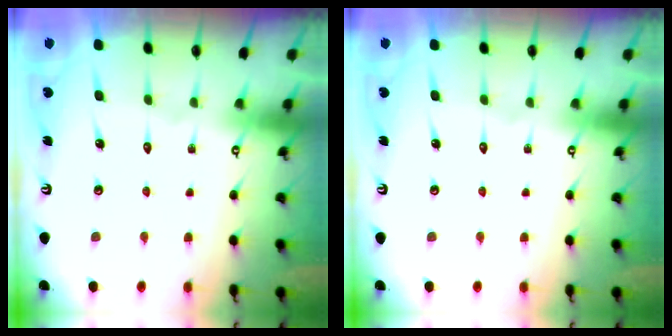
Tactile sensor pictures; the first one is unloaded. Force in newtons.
{"total": 0.0}